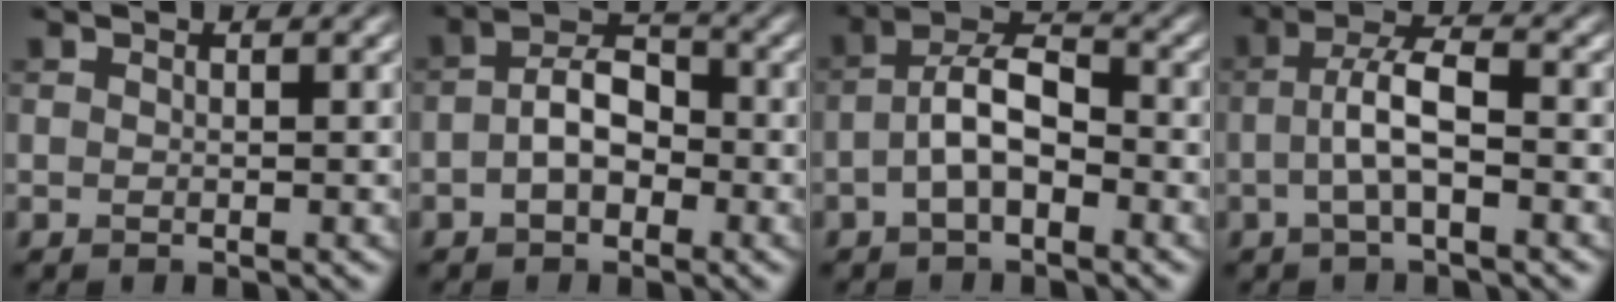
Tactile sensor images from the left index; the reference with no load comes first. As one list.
[{"total": 4.1, "force": [-0.9, 2.5, 3.1], "torque": [-0.052, 0.009, -0.023]}, {"total": 4.7, "force": [-1.5, 2.1, 4.0], "torque": [-0.071, 0.016, -0.037]}, {"total": 4.2, "force": [-0.8, 1.2, 3.9], "torque": [-0.076, 0.011, -0.022]}]